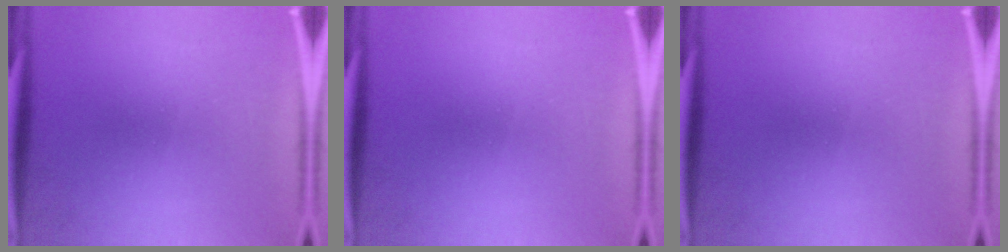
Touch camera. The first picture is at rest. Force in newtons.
{"total": 0.0}
{"total": 0.0}